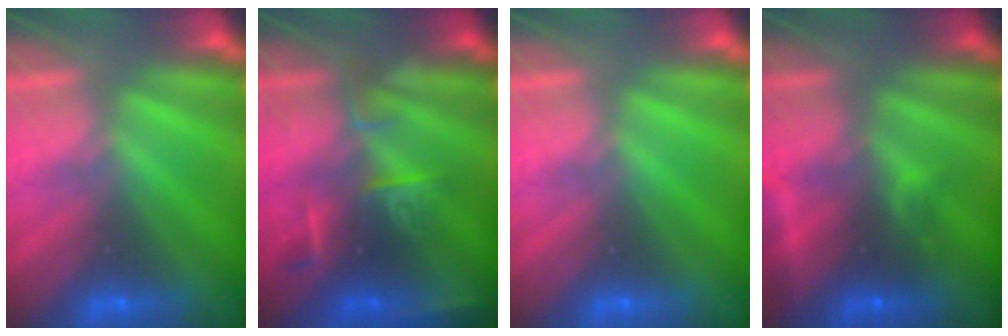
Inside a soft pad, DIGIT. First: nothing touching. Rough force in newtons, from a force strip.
{"total": 2.5}
{"total": 0.0}
{"total": 2.6}